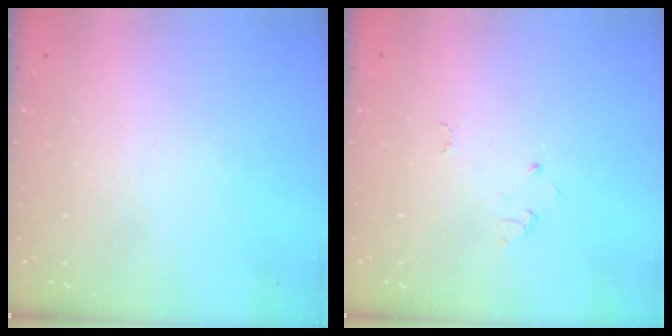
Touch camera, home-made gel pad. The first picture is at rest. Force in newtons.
{"total": 2.6, "press": 2.6, "slide": 0.4}